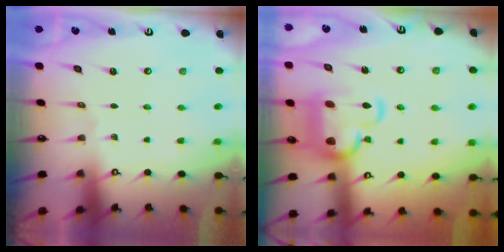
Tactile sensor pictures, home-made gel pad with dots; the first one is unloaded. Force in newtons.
{"total": 7.6, "press": 7.4, "slide": 1.9}